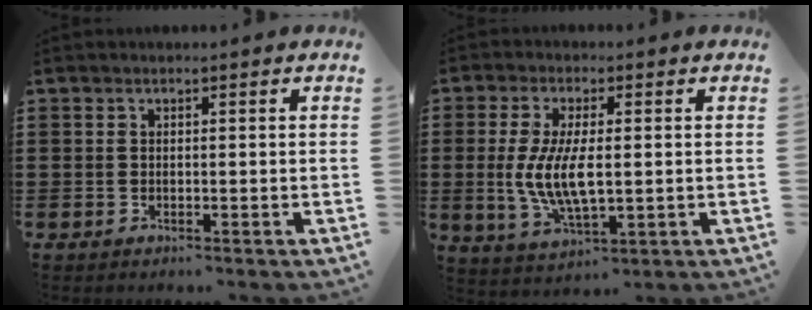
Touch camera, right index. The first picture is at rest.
{"total": 8.0, "force": [0.0, 3.0, 7.4], "torque": [-0.163, -0.004, -0.006]}